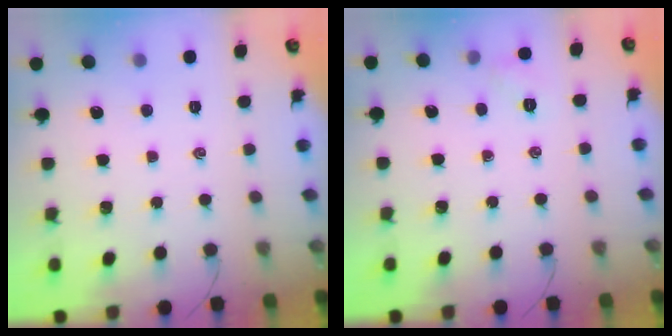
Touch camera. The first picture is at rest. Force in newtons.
{"total": 3.8, "press": 3.6, "slide": 1.1}